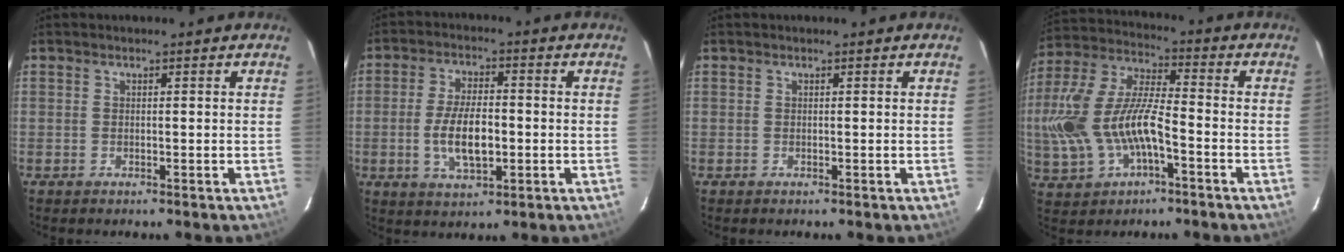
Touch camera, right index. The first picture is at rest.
{"total": 8.9, "force": [-1.7, 3.8, 7.9], "torque": [-0.157, -0.002, -0.028]}
{"total": 0.0}
{"total": 16.1, "force": [-4.0, 7.2, 13.9], "torque": [-0.306, 0.004, -0.068]}